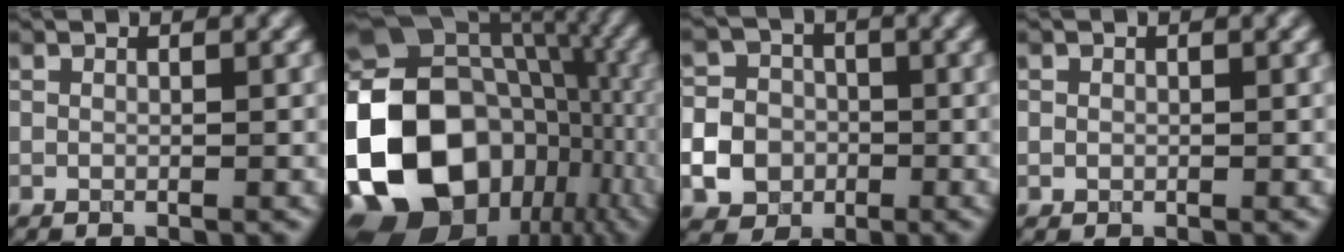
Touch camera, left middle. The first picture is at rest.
{"total": 20.2, "force": [-4.4, 15.9, 11.7], "torque": [-0.260, -0.006, -0.071]}
{"total": 6.7, "force": [-2.1, 5.9, 2.3], "torque": [-0.043, -0.009, -0.059]}
{"total": 0.5, "force": [0.0, 0.5, 0.1], "torque": [0.004, -0.003, 0.000]}